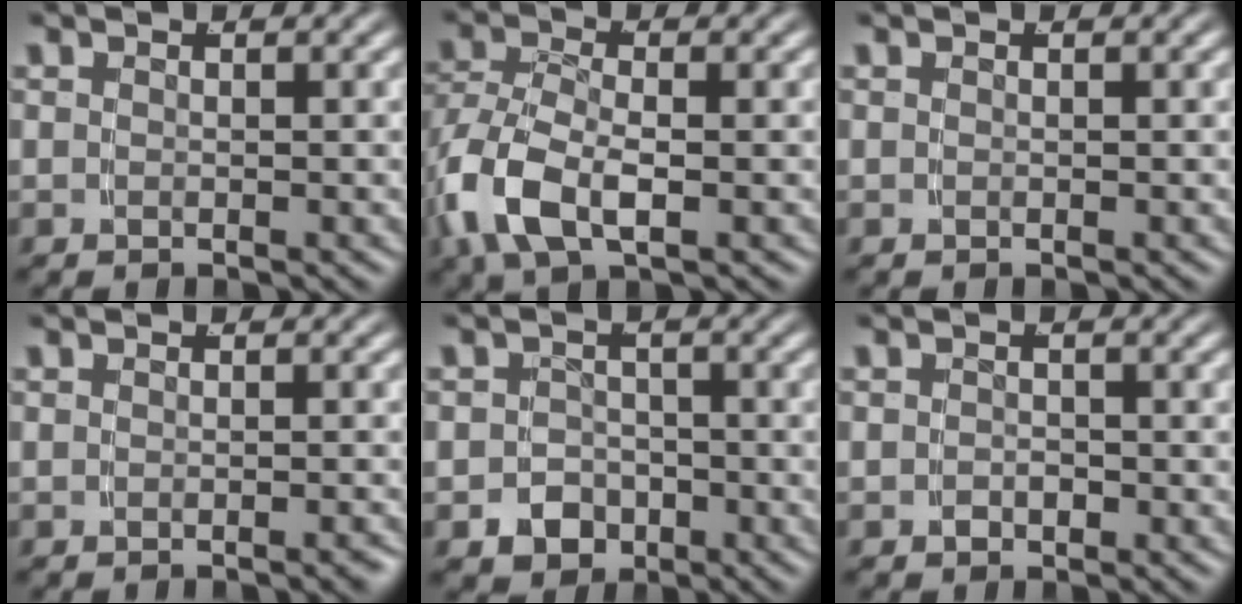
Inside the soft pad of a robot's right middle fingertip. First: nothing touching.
{"total": 6.5, "force": [-1.7, 4.4, 4.5], "torque": [-0.130, -0.022, -0.018]}
{"total": 0.0}
{"total": 0.5, "force": [-0.3, 0.1, 0.4], "torque": [-0.008, 0.007, -0.010]}
{"total": 4.7, "force": [-2.1, 4.1, 1.1], "torque": [-0.013, -0.012, -0.034]}
{"total": 0.5, "force": [-0.3, 0.4, 0.1], "torque": [-0.006, -0.001, -0.004]}